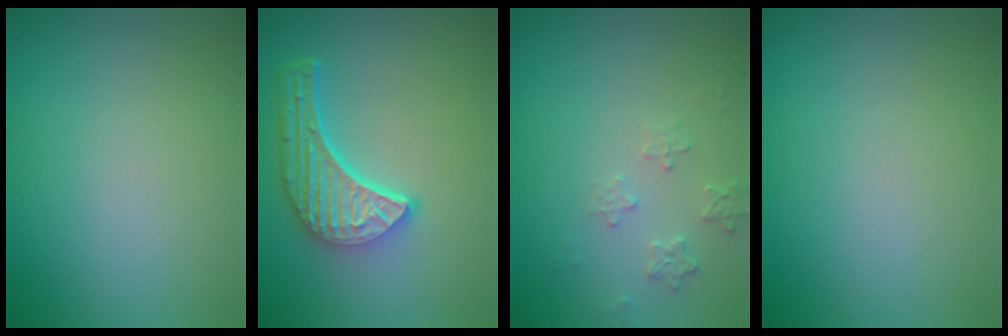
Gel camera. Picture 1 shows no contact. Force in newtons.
{"total": 5.7, "press": 4.2, "slide": 3.8}
{"total": 1.6, "press": 1.6, "slide": 0.4}
{"total": 0.0}